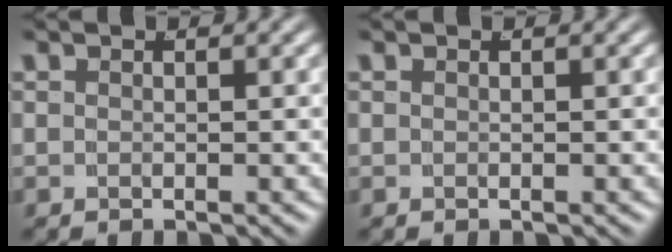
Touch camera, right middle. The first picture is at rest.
{"total": 0.0}